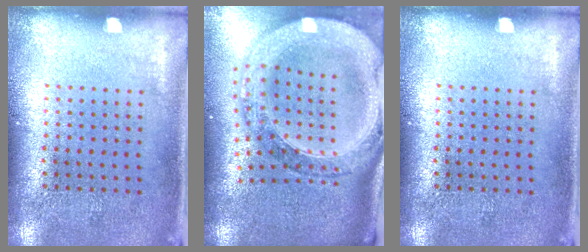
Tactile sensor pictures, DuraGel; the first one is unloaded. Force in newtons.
{"total": 3.0, "press": 2.5, "slide": 1.6}
{"total": 0.0}